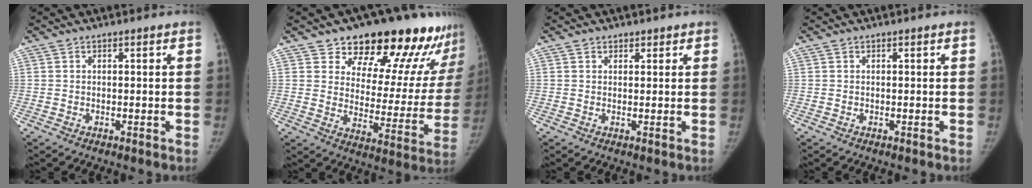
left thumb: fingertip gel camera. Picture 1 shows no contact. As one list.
[{"total": 21.8, "force": [17.4, 9.4, 9.2], "torque": [-0.067, -0.098, 0.221]}, {"total": 1.3, "force": [0.9, 0.9, 0.0], "torque": [0.025, -0.004, 0.006]}, {"total": 0.0}]